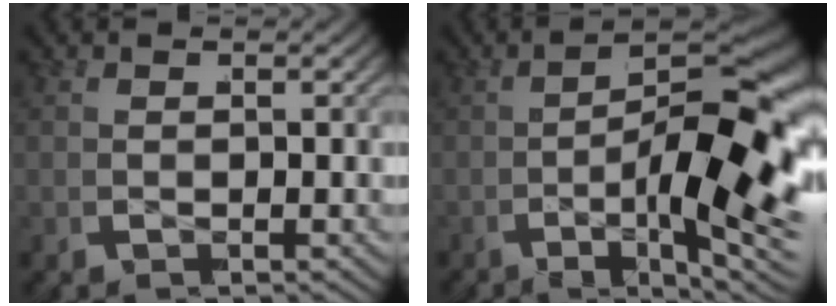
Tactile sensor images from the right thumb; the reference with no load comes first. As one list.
[{"total": 13.5, "force": [-2.3, 4.6, 12.5], "torque": [-0.193, -0.014, -0.032]}]